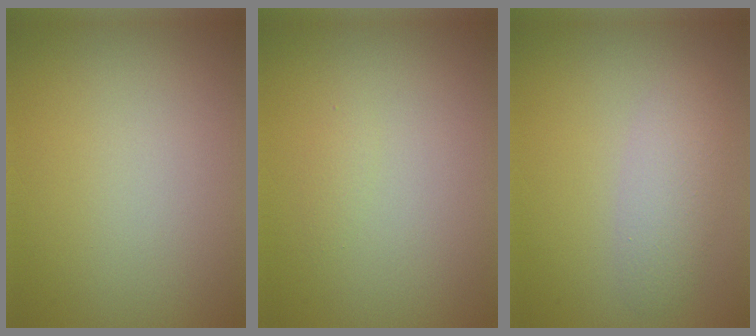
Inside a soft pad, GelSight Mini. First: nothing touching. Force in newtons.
{"total": 0.6, "press": 0.6, "slide": 0.0}
{"total": 2.4, "press": 2.4, "slide": 0.1}